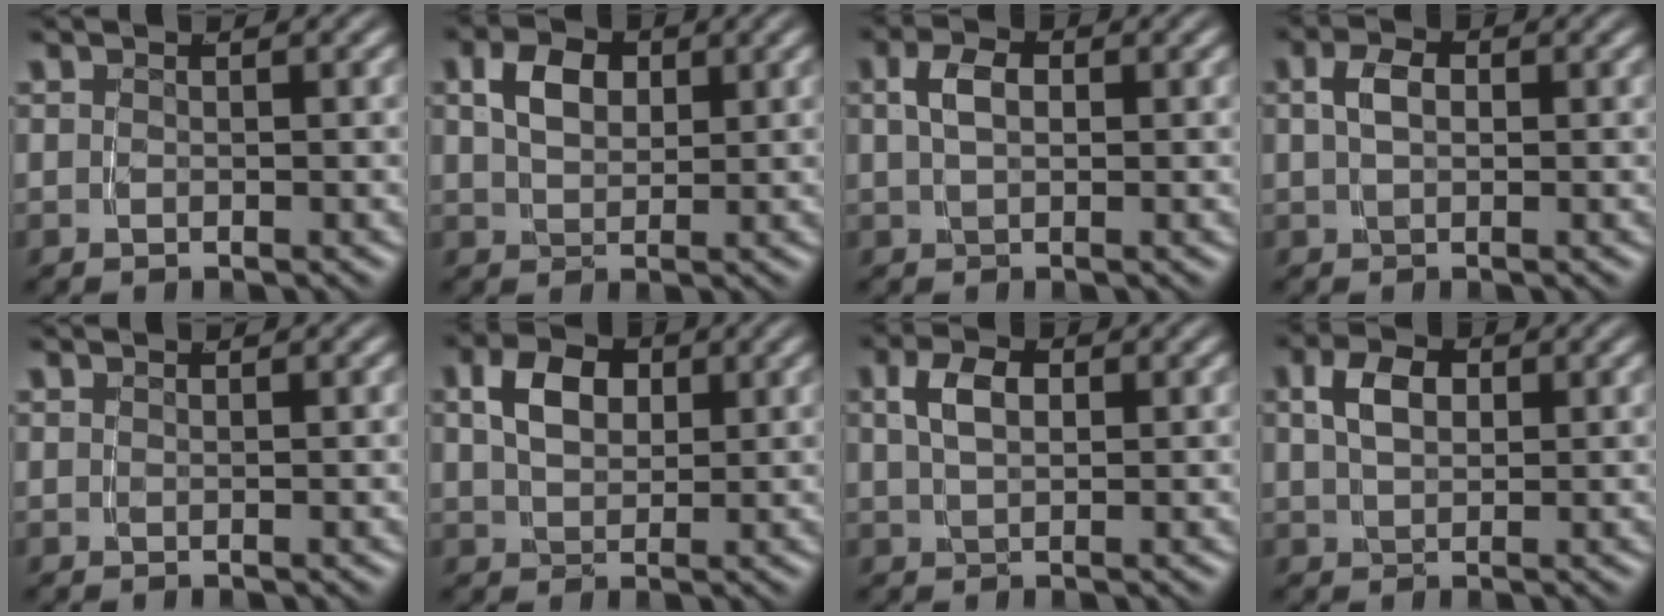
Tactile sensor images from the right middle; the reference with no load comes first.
{"total": 4.0, "force": [1.8, 2.4, 2.6], "torque": [-0.037, 0.001, 0.034]}
{"total": 3.1, "force": [0.8, 1.8, 2.4], "torque": [-0.041, 0.005, 0.013]}
{"total": 2.8, "force": [0.7, 1.7, 2.2], "torque": [-0.036, 0.004, 0.010]}
{"total": 0.0}
{"total": 4.6, "force": [1.8, 2.8, 3.1], "torque": [-0.046, 0.001, 0.035]}
{"total": 3.8, "force": [1.3, 2.1, 2.8], "torque": [-0.048, 0.005, 0.024]}
{"total": 4.0, "force": [1.5, 2.4, 2.9], "torque": [-0.045, 0.003, 0.029]}